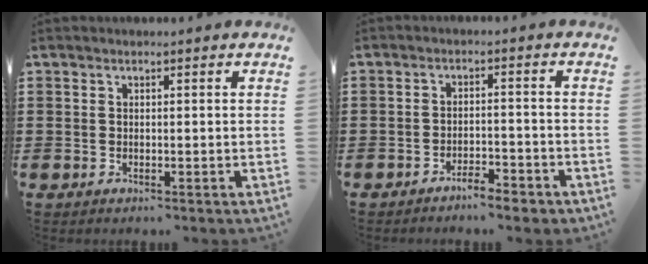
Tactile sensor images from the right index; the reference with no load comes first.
{"total": 3.1, "force": [-3.0, 0.2, 0.8], "torque": [-0.017, 0.001, -0.061]}